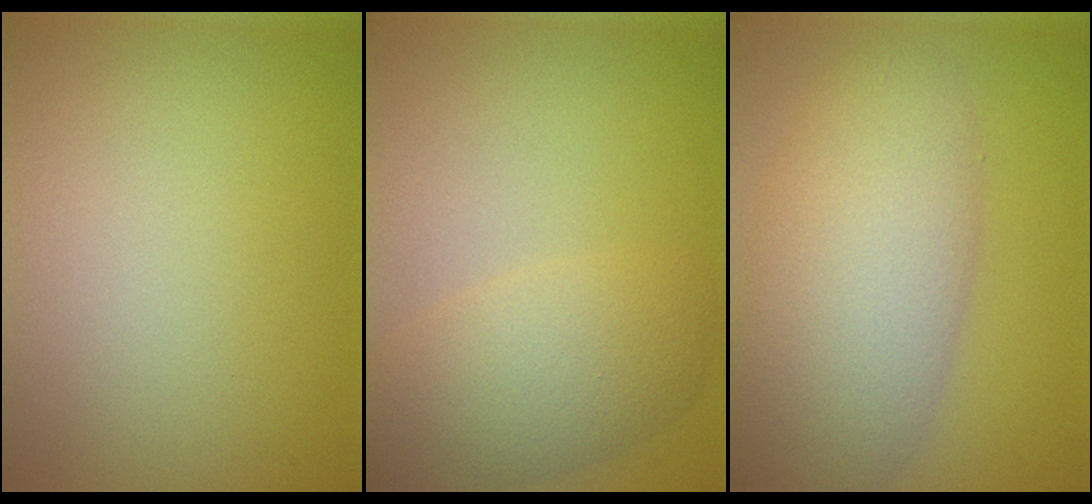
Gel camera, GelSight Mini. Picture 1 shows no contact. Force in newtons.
{"total": 4.8, "press": 4.8, "slide": 0.1}
{"total": 8.1, "press": 8.1, "slide": 0.6}